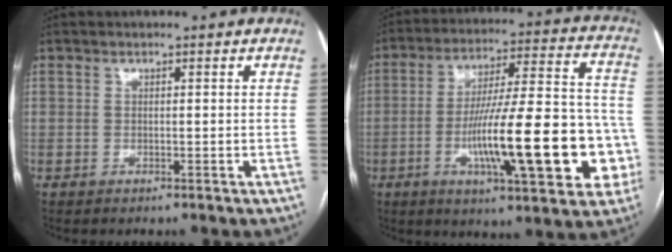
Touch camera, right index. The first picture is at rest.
{"total": 22.5, "force": [-6.1, 4.0, 21.2], "torque": [-0.292, 0.021, -0.081]}